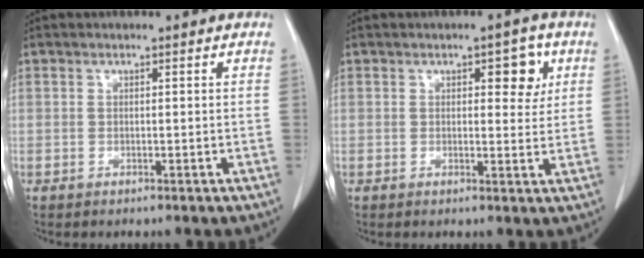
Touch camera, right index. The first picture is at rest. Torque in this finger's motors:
{"motor_torque": [0.07, 0.04, 0.07, 0.00]}